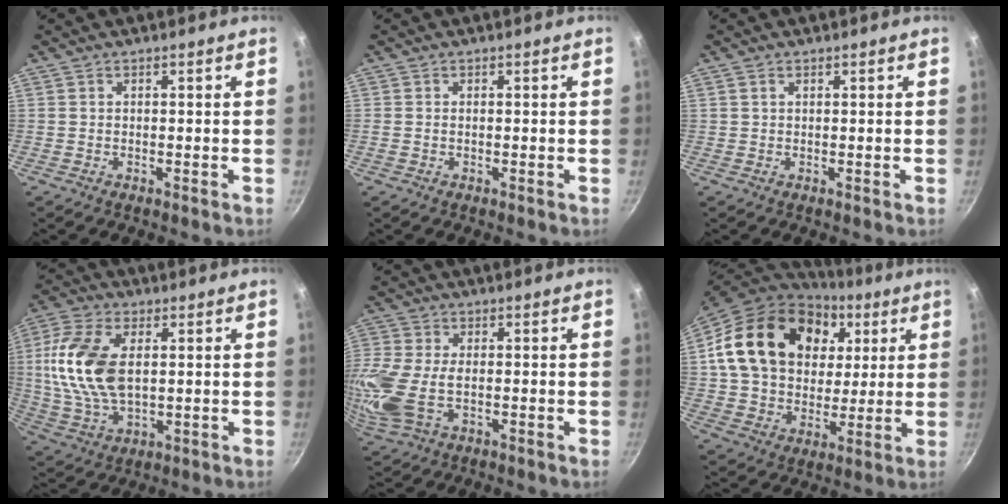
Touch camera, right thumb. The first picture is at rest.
{"total": 0.6, "force": [-0.1, 0.3, 0.5], "torque": [-0.010, 0.000, -0.004]}
{"total": 0.9, "force": [0.5, 0.5, 0.5], "torque": [-0.006, 0.001, 0.008]}
{"total": 15.6, "force": [2.3, 8.9, 12.7], "torque": [-0.246, -0.001, 0.041]}
{"total": 11.9, "force": [-1.9, 6.6, 9.7], "torque": [-0.227, -0.008, -0.041]}
{"total": 24.9, "force": [7.6, 18.3, 15.0], "torque": [-0.247, 0.002, 0.131]}